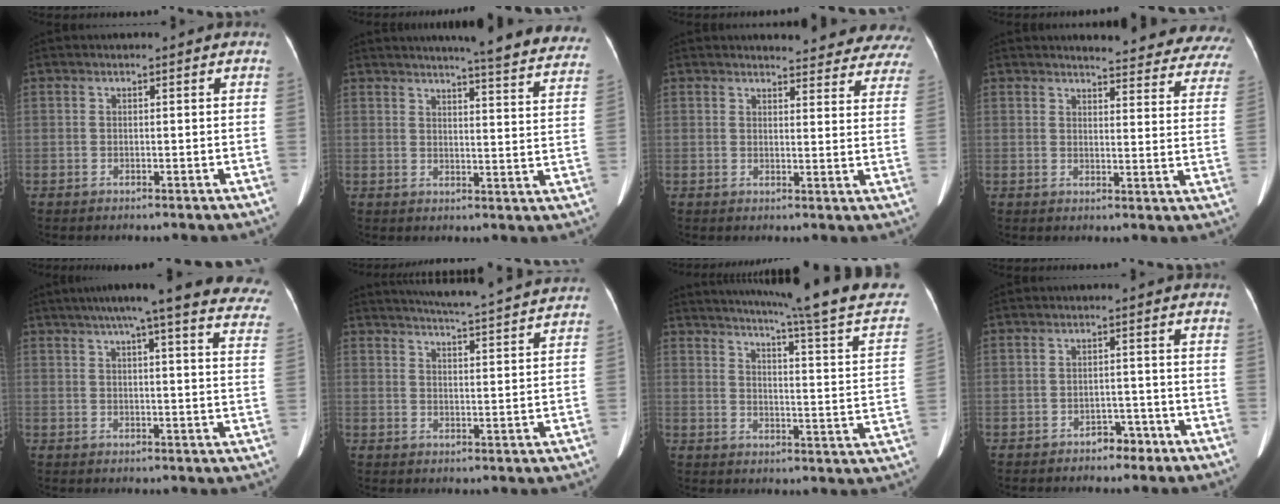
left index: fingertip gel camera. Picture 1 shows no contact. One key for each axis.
{"total": 23.3, "fx": 21.4, "fy": 1.3, "fz": 9.0, "tx": -0.110, "ty": -0.072, "tz": 0.234}
{"total": 17.4, "fx": 16.6, "fy": 3.7, "fz": 3.5, "tx": -0.009, "ty": -0.061, "tz": 0.161}
{"total": 21.0, "fx": 20.0, "fy": 3.5, "fz": 5.1, "tx": -0.038, "ty": -0.088, "tz": 0.203}
{"total": 27.7, "fx": 23.7, "fy": 2.5, "fz": 14.1, "tx": -0.160, "ty": -0.031, "tz": 0.270}
{"total": 18.1, "fx": 16.8, "fy": -0.4, "fz": 6.6, "tx": -0.110, "ty": -0.012, "tz": 0.214}
{"total": 24.0, "fx": 20.3, "fy": -0.7, "fz": 12.6, "tx": -0.180, "ty": -0.053, "tz": 0.248}
{"total": 2.8, "fx": -2.1, "fy": 1.5, "fz": 1.1, "tx": -0.014, "ty": 0.006, "tz": -0.028}